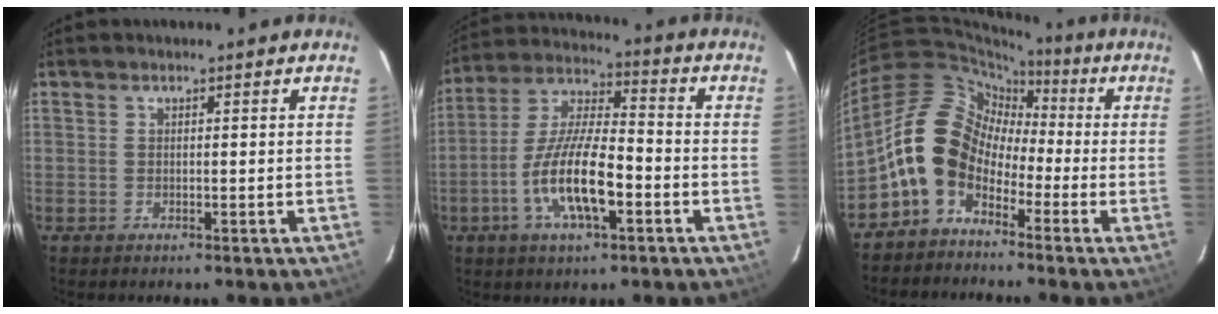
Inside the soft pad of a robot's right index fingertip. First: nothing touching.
{"total": 13.9, "force": [-5.0, 3.9, 12.3], "torque": [-0.252, -0.003, -0.096]}
{"total": 10.5, "force": [-4.2, 7.8, 5.5], "torque": [-0.096, 0.026, -0.092]}